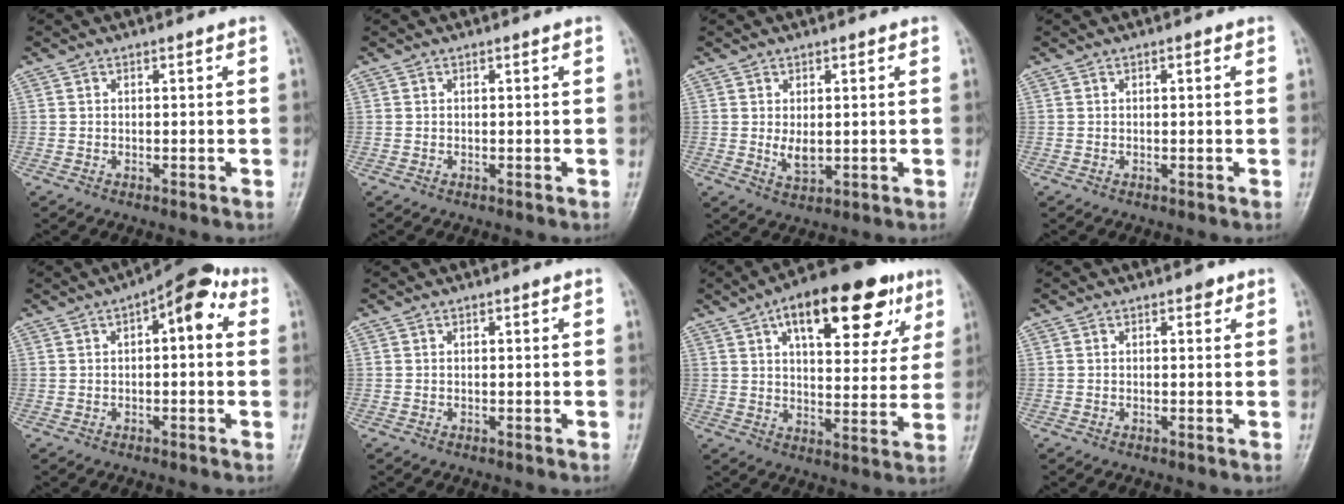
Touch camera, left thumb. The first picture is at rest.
{"total": 0.0}
{"total": 3.7, "force": [0.3, 2.2, 2.9], "torque": [-0.042, -0.012, 0.011]}
{"total": 0.8, "force": [0.3, 0.3, 0.6], "torque": [-0.007, 0.001, 0.002]}
{"total": 8.7, "force": [2.4, 3.7, 7.4], "torque": [-0.080, 0.026, 0.021]}
{"total": 0.0}
{"total": 21.5, "force": [10.3, 9.3, 16.4], "torque": [-0.199, -0.006, 0.149]}
{"total": 1.1, "force": [0.6, 0.7, 0.6], "torque": [0.001, -0.001, 0.005]}